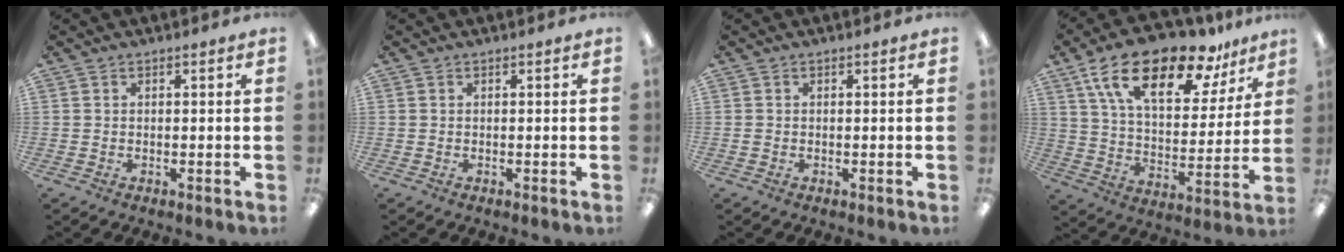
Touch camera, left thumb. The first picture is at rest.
{"total": 0.0}
{"total": 0.6, "force": [-0.1, 0.5, 0.4], "torque": [-0.007, 0.003, -0.003]}
{"total": 22.0, "force": [14.2, 9.3, 13.9], "torque": [-0.238, -0.068, 0.243]}